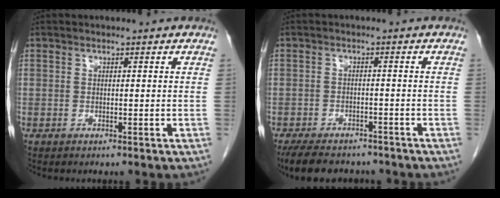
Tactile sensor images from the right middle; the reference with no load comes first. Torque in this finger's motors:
{"motor_torque": [0.75, -0.57, 0.18, 0.04]}